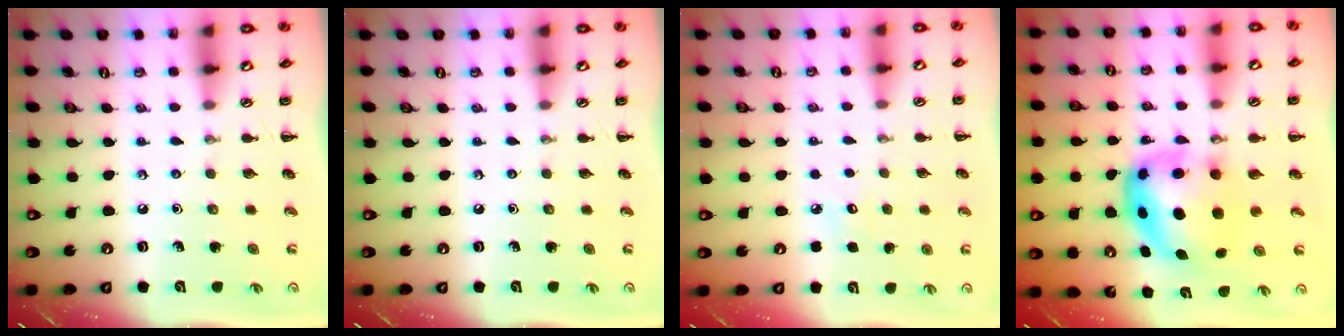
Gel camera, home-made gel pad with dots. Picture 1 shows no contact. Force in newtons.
{"total": 0.0}
{"total": 3.9, "press": 3.8, "slide": 1.1}
{"total": 7.9, "press": 7.7, "slide": 1.8}